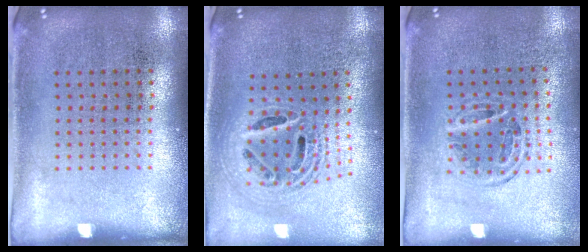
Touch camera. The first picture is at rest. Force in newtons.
{"total": 2.1, "press": 1.7, "slide": 1.2}
{"total": 1.1, "press": 1.0, "slide": 0.4}